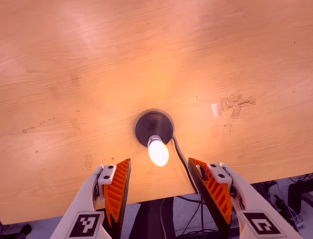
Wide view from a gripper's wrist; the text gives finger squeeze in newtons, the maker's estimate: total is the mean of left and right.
{"total": 0.0}